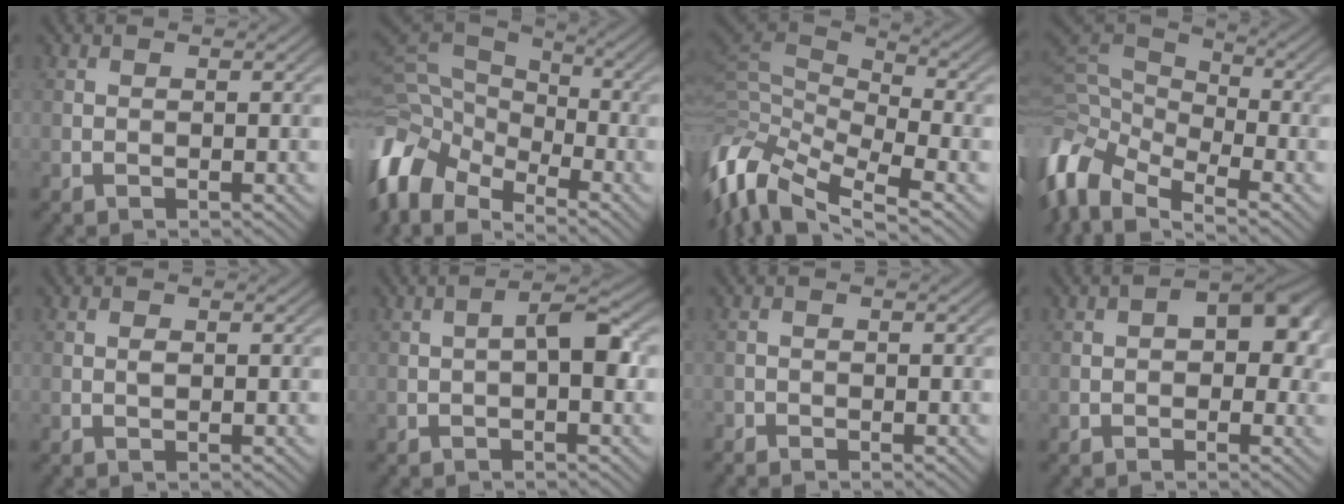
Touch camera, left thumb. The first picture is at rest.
{"total": 11.8, "force": [-5.1, 7.4, 7.6], "torque": [-0.214, -0.007, -0.099]}
{"total": 13.1, "force": [-4.4, 6.2, 10.7], "torque": [-0.255, 0.003, -0.083]}
{"total": 10.9, "force": [-4.8, 5.6, 8.0], "torque": [-0.203, 0.001, -0.095]}
{"total": 0.7, "force": [0.1, 0.3, 0.6], "torque": [-0.012, 0.000, 0.001]}
{"total": 3.5, "force": [-0.3, 1.0, 3.3], "torque": [-0.054, 0.013, -0.010]}
{"total": 0.9, "force": [-0.9, 0.3, 0.1], "torque": [-0.001, -0.002, -0.019]}
{"total": 6.1, "force": [0.6, 3.8, 4.8], "torque": [-0.050, 0.002, 0.002]}